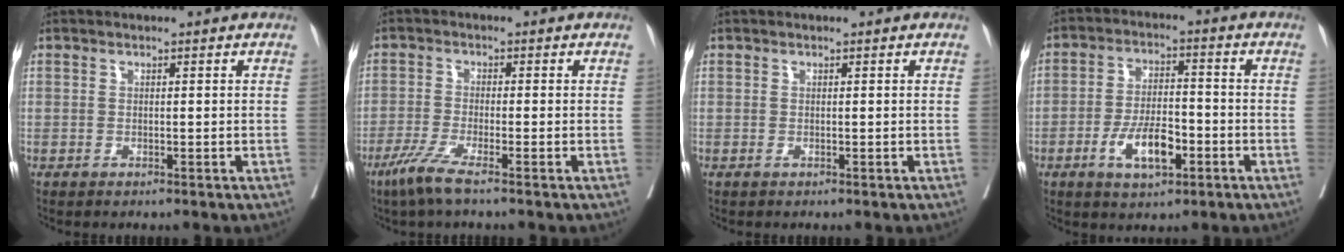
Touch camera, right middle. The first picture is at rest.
{"total": 4.7, "force": [-3.1, -0.2, 3.5], "torque": [-0.073, -0.013, -0.068]}
{"total": 0.0}
{"total": 7.9, "force": [-3.4, 2.9, 6.6], "torque": [-0.121, 0.001, -0.057]}